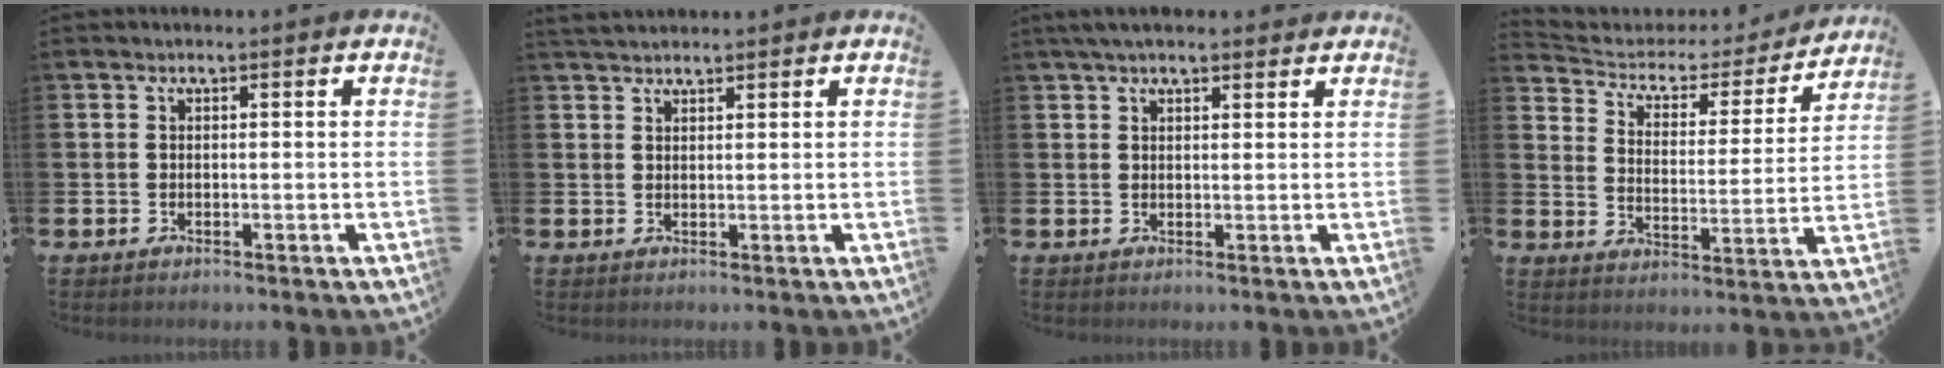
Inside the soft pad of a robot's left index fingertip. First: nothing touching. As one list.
[{"total": 2.1, "force": [2.0, 0.6, 0.3], "torque": [0.002, -0.007, 0.036]}, {"total": 3.0, "force": [2.6, 0.8, 1.4], "torque": [-0.029, 0.000, 0.046]}, {"total": 4.8, "force": [4.0, 2.3, 1.2], "torque": [-0.051, -0.033, 0.059]}]